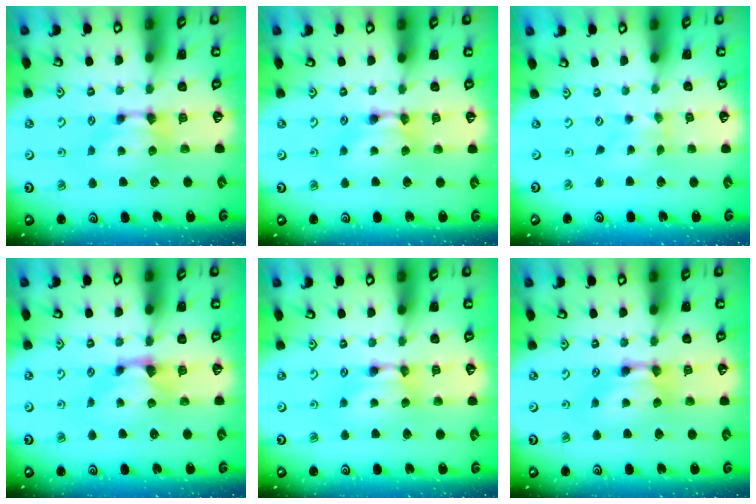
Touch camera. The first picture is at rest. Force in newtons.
{"total": 1.8, "press": 1.8, "slide": 0.2}
{"total": 3.4, "press": 3.3, "slide": 0.8}
{"total": 0.6, "press": 0.1, "slide": 0.6}
{"total": 1.8, "press": 1.8, "slide": 0.2}
{"total": 1.9, "press": 1.9, "slide": 0.1}